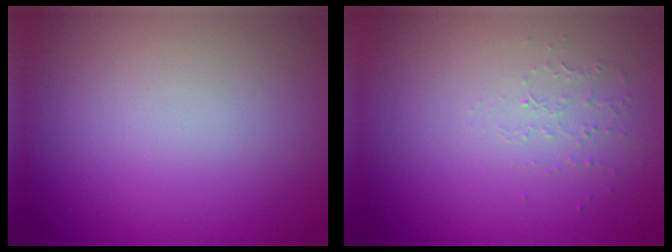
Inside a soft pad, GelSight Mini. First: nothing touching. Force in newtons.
{"total": 0.8, "press": 0.5, "slide": 0.6}